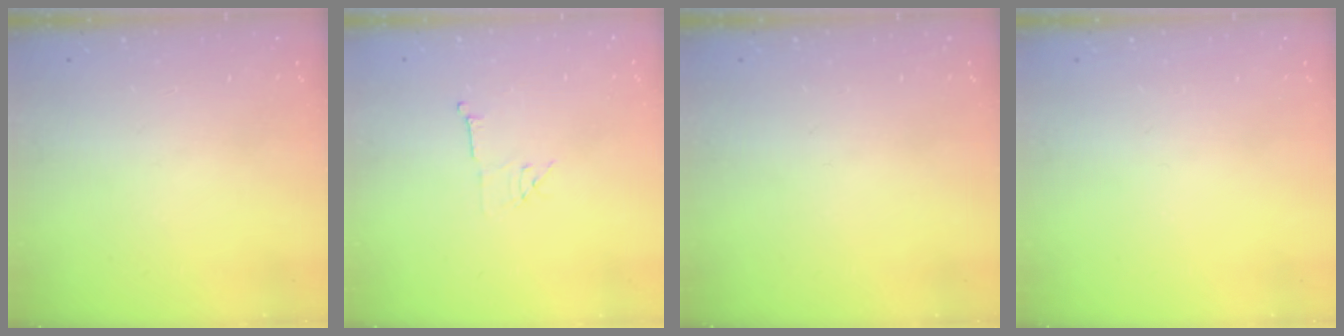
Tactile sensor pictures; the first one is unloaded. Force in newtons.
{"total": 6.0, "press": 6.0, "slide": 0.5}
{"total": 0.0}
{"total": 0.0}